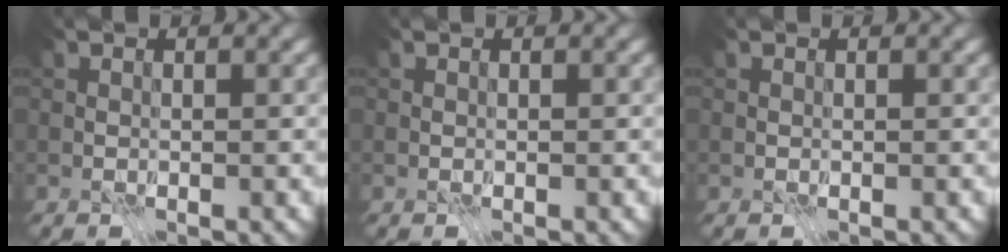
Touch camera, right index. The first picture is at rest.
{"total": 0.0}
{"total": 0.0}